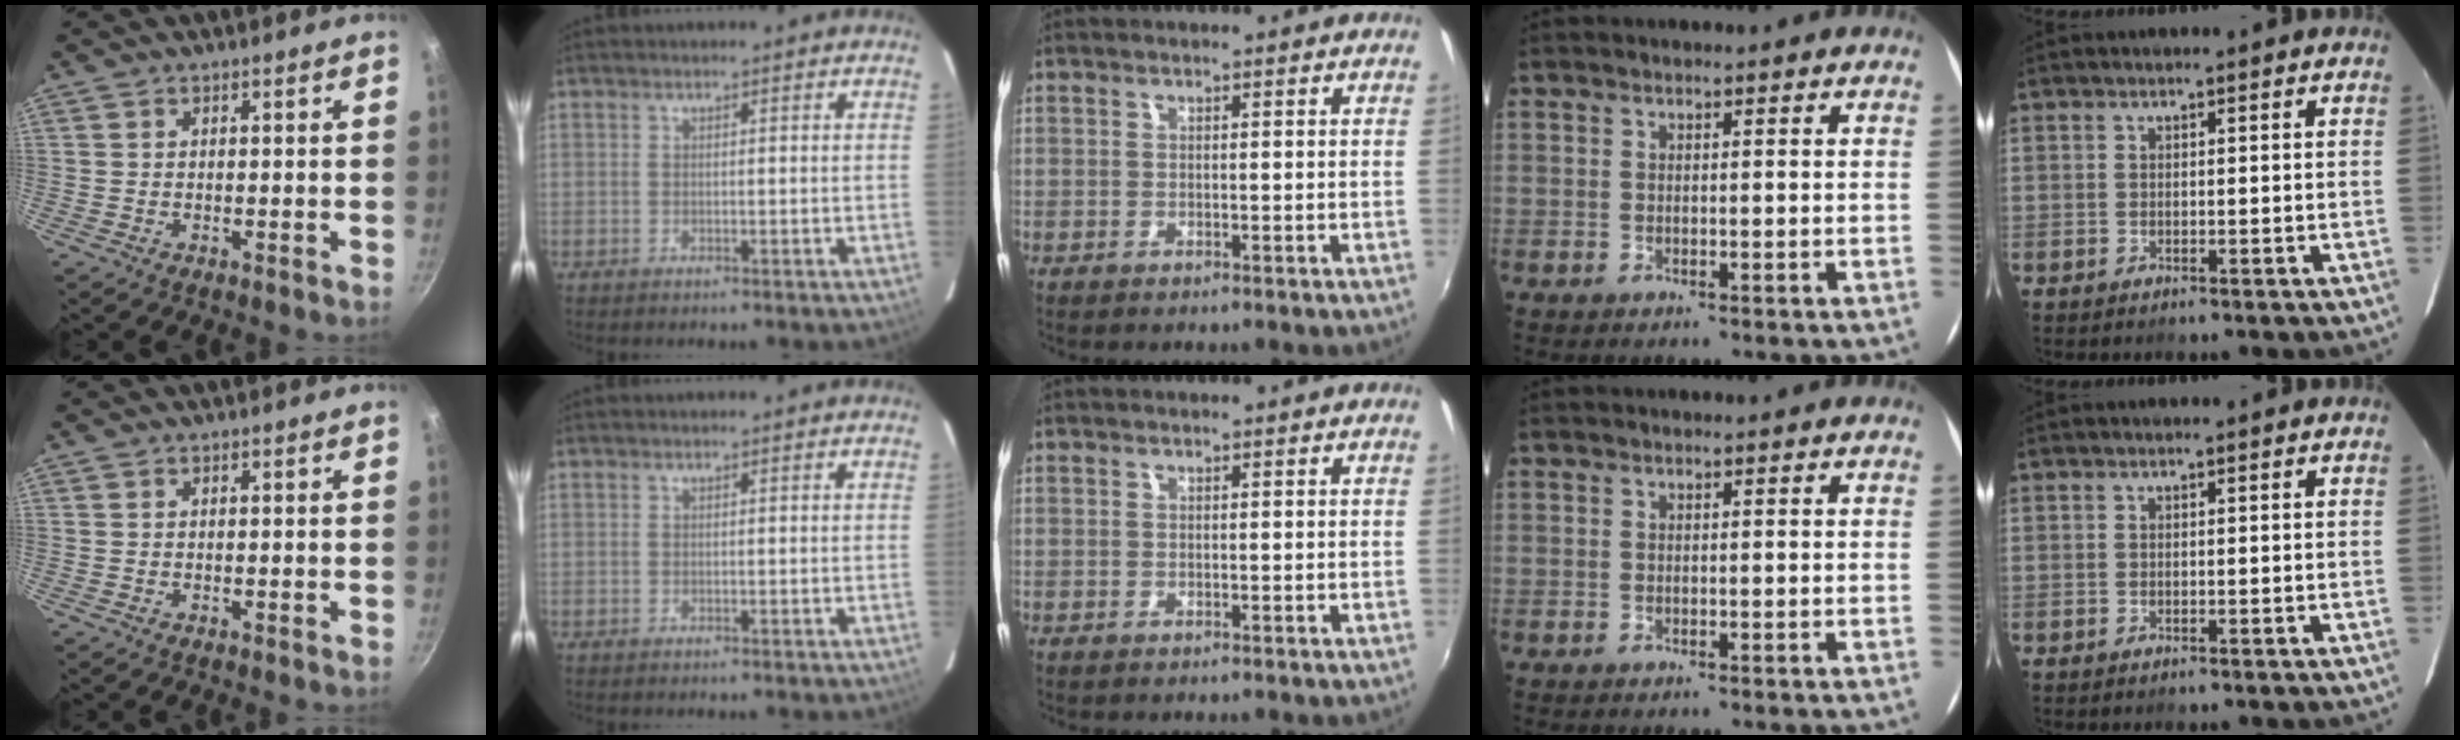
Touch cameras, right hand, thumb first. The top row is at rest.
{}